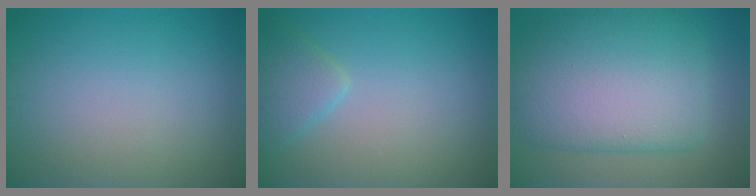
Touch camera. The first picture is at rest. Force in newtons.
{"total": 2.3, "press": 2.3, "slide": 0.1}
{"total": 10.8, "press": 10.8, "slide": 0.6}